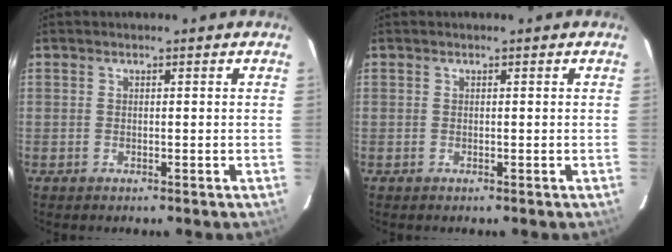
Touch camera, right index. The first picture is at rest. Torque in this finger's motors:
{"motor_torque": [0.58, 0.45, -0.02, 0.00]}